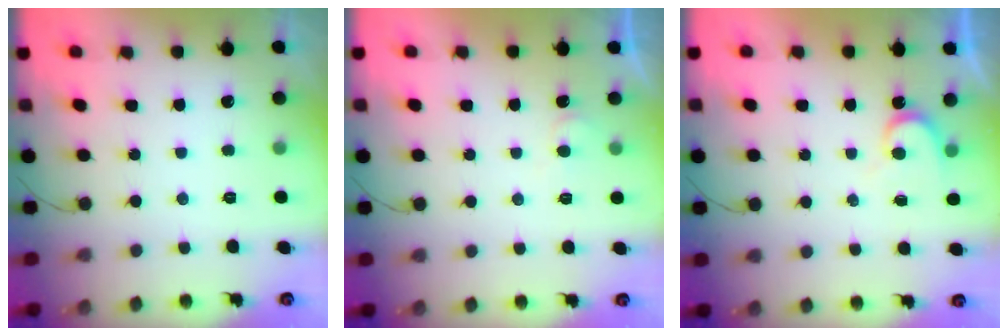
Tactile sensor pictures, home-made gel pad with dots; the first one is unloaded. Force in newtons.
{"total": 3.2, "press": 3.2, "slide": 0.3}
{"total": 5.7, "press": 5.7, "slide": 0.2}